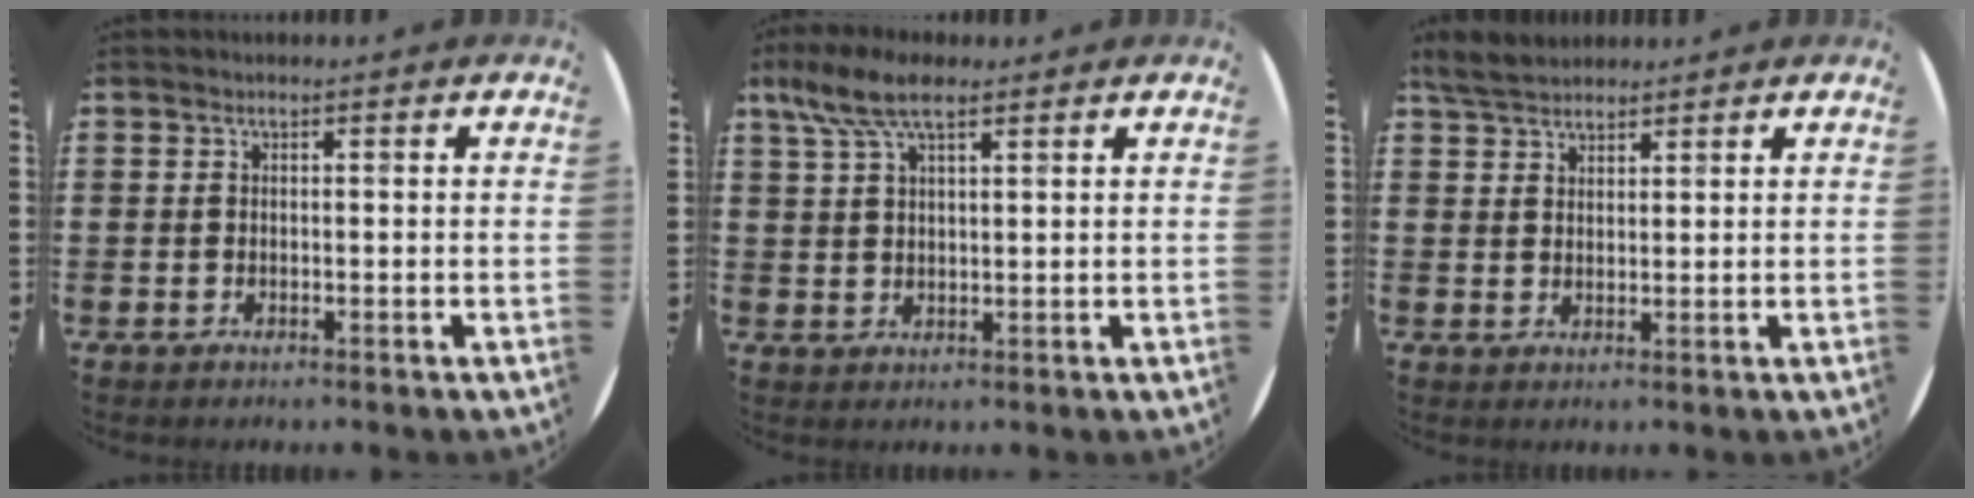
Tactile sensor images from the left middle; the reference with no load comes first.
{"total": 6.7, "force": [4.4, 2.4, 4.5], "torque": [-0.098, 0.002, 0.080]}
{"total": 4.1, "force": [3.7, 1.3, 1.1], "torque": [-0.031, -0.001, 0.072]}